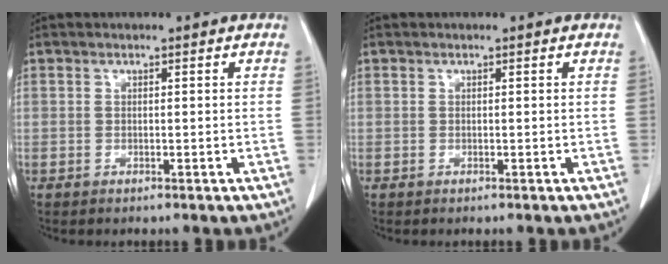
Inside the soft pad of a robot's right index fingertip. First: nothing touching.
{"total": 0.0}